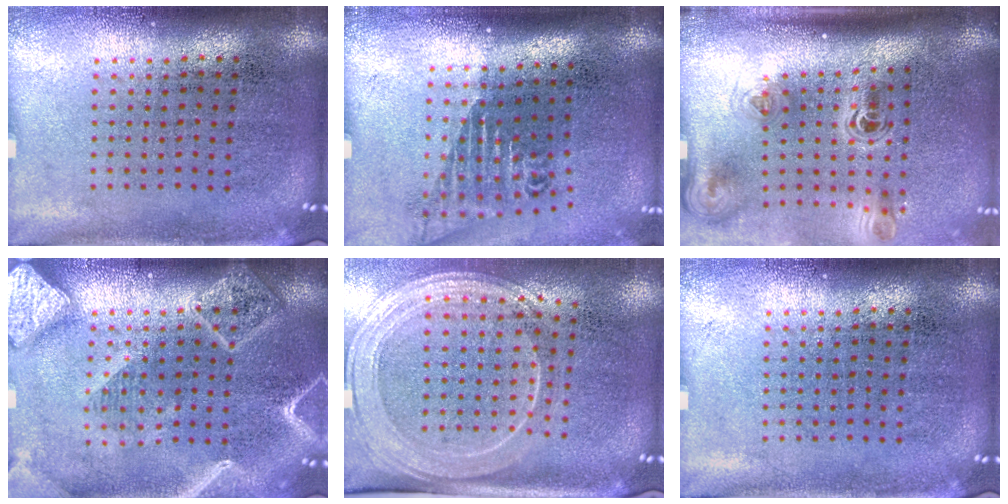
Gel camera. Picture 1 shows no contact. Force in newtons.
{"total": 1.7, "press": 1.3, "slide": 1.2}
{"total": 2.3, "press": 1.5, "slide": 1.8}
{"total": 2.8, "press": 2.8, "slide": 0.3}
{"total": 2.2, "press": 1.8, "slide": 1.2}
{"total": 0.0}